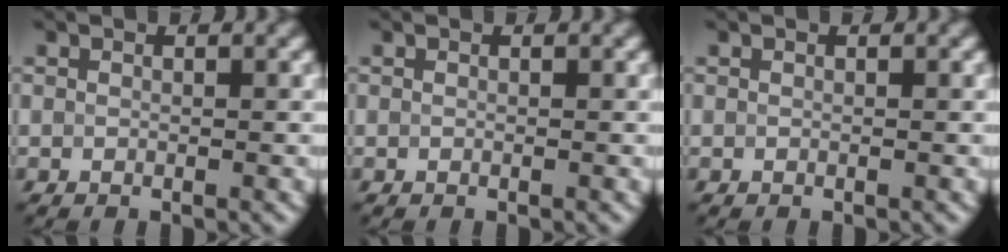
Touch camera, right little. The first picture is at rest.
{"total": 0.0}
{"total": 0.0}